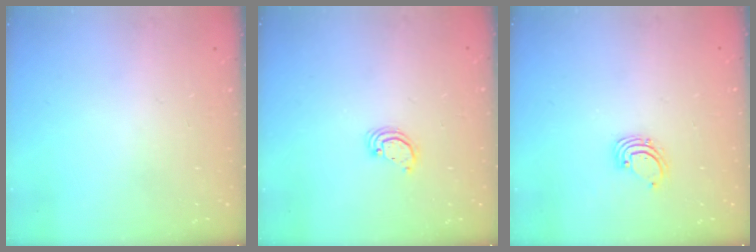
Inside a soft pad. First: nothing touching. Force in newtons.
{"total": 2.8, "press": 2.8, "slide": 0.2}
{"total": 1.6, "press": 1.6, "slide": 0.1}